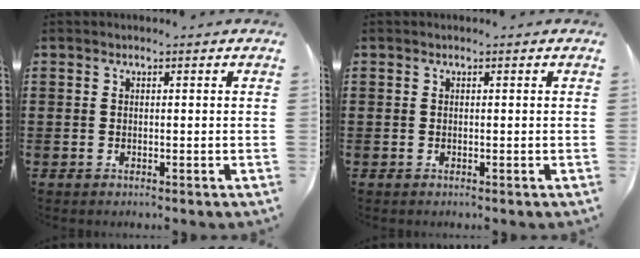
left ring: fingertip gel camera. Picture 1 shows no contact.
{"total": 0.0}